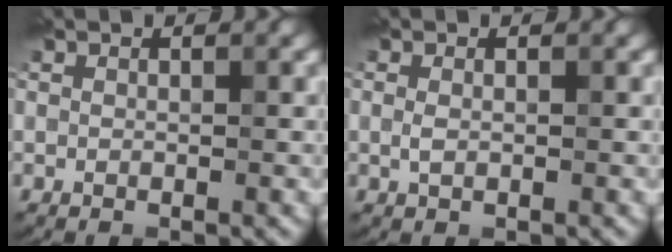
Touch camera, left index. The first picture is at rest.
{"total": 0.7, "force": [-0.2, 0.4, 0.5], "torque": [-0.014, -0.002, -0.003]}